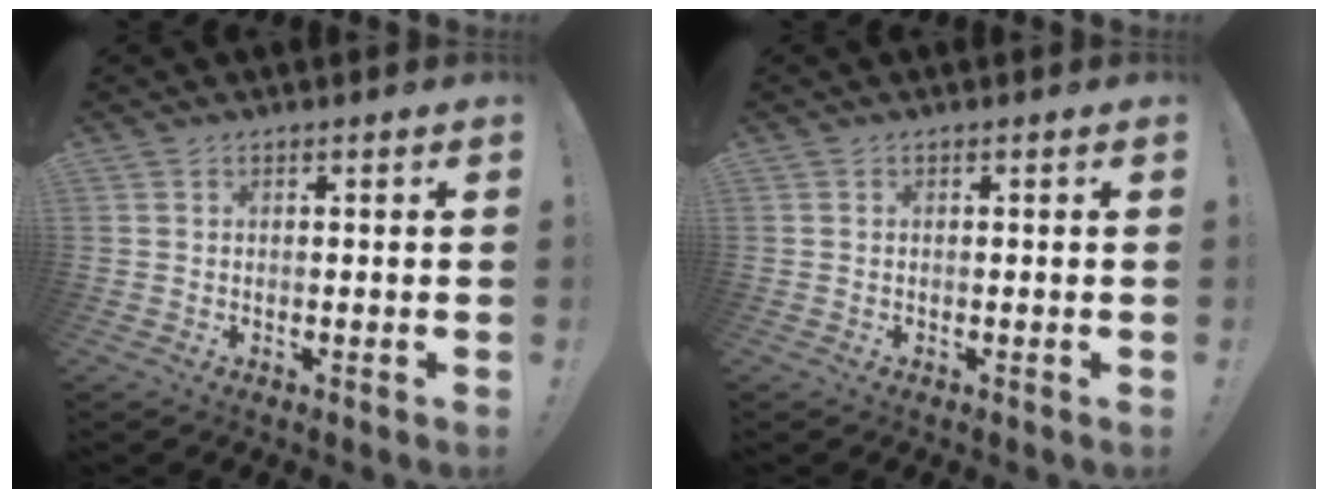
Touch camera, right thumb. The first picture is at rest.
{"total": 0.0}